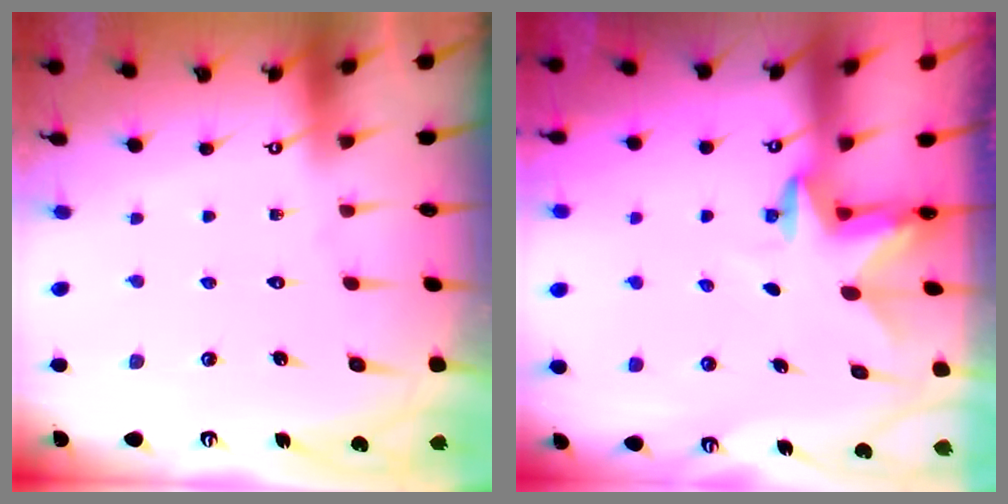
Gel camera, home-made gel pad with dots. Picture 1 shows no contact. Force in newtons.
{"total": 2.6, "press": 2.5, "slide": 0.4}